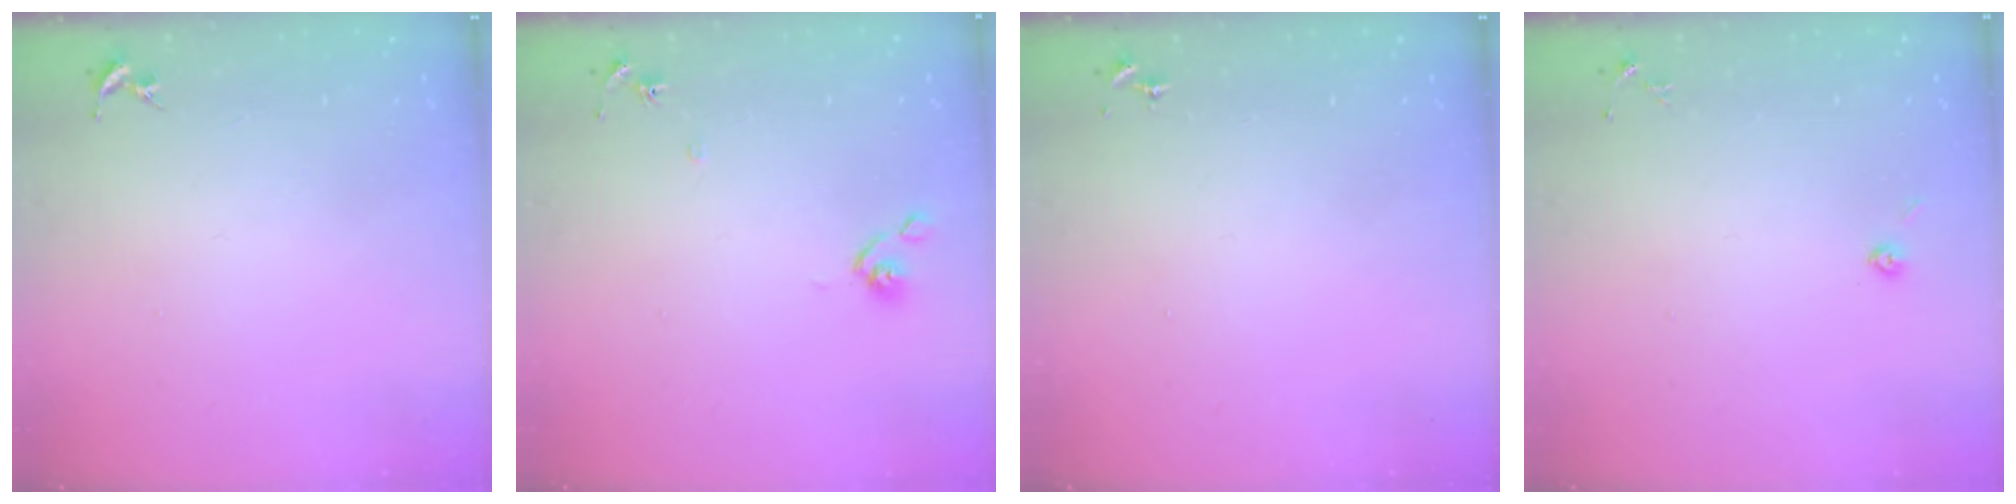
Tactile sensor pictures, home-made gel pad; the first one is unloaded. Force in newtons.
{"total": 7.1, "press": 7.0, "slide": 0.6}
{"total": 0.0}
{"total": 2.9, "press": 2.8, "slide": 1.0}